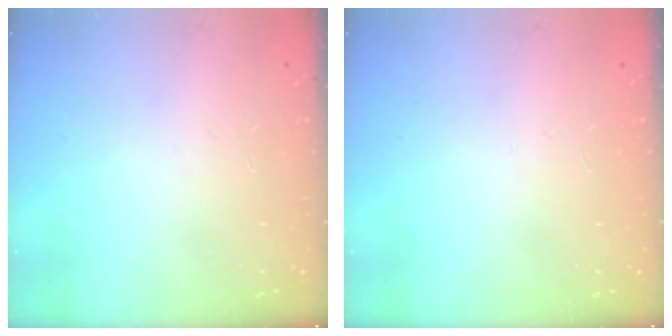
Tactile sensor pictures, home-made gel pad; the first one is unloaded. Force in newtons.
{"total": 0.0}